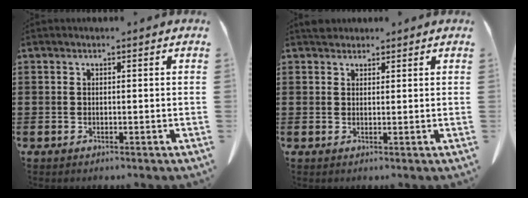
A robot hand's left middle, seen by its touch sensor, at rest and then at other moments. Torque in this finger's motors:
{"motor_torque": [0.08, 0.07, 0.00, 0.01]}